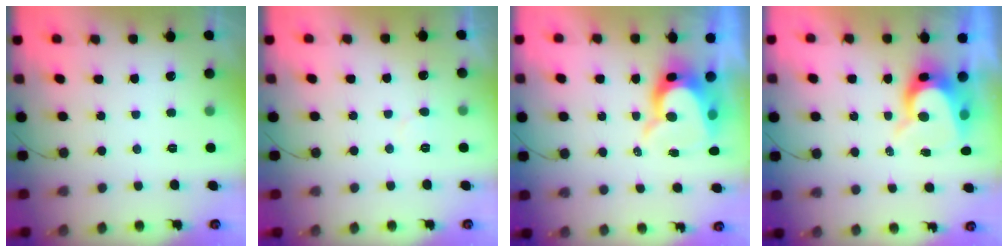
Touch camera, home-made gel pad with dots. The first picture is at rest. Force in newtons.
{"total": 4.1, "press": 4.1, "slide": 0.2}
{"total": 9.6, "press": 9.6, "slide": 0.8}
{"total": 8.9, "press": 8.9, "slide": 0.7}